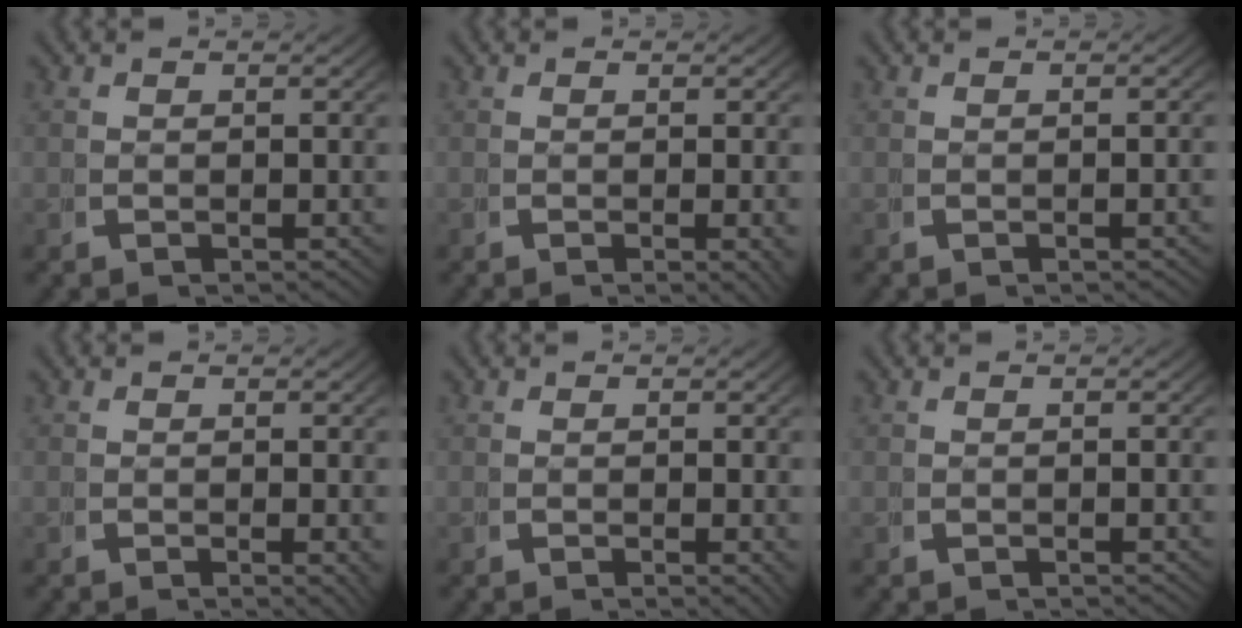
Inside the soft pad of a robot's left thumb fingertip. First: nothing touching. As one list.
[{"total": 1.5, "force": [-0.2, 0.2, 1.4], "torque": [-0.022, -0.003, -0.004]}, {"total": 0.7, "force": [-0.3, 0.0, 0.6], "torque": [-0.009, 0.005, -0.006]}, {"total": 1.1, "force": [-0.1, 0.2, 1.1], "torque": [-0.017, -0.004, -0.001]}, {"total": 0.8, "force": [0.0, 0.1, 0.7], "torque": [-0.015, -0.003, 0.000]}, {"total": 0.0}]